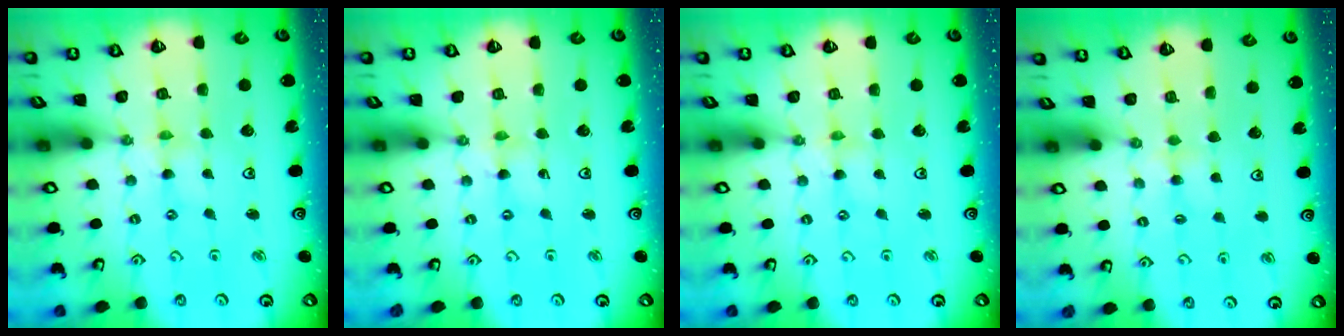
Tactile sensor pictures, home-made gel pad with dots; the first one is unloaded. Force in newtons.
{"total": 0.7, "press": 0.7, "slide": 0.2}
{"total": 0.7, "press": 0.7, "slide": 0.2}
{"total": 2.7, "press": 2.7, "slide": 0.5}